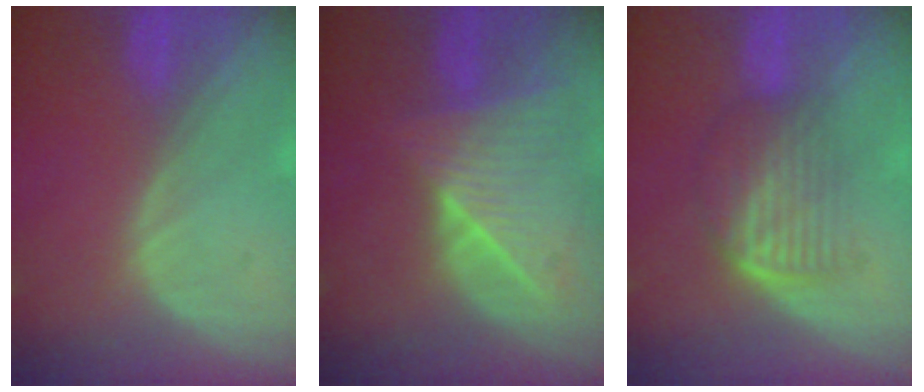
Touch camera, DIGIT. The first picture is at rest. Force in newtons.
{"total": 9.1, "press": 8.1, "slide": 4.1}
{"total": 7.2, "press": 6.0, "slide": 4.0}